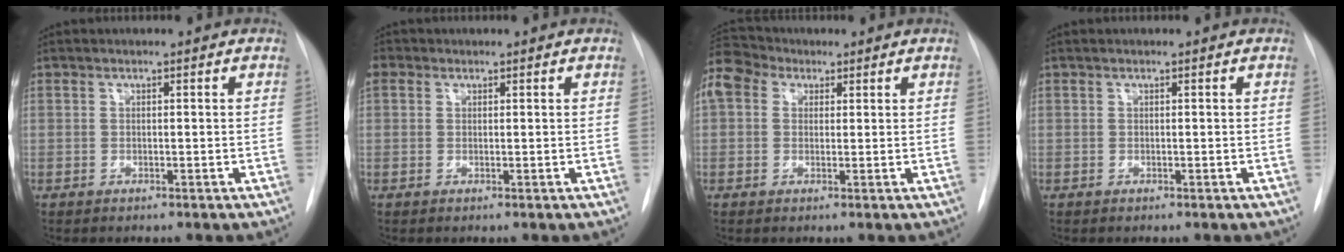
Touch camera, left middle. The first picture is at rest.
{"total": 1.4, "force": [0.6, 1.2, 0.2], "torque": [-0.004, 0.013, 0.012]}
{"total": 10.4, "force": [5.1, 7.8, 4.7], "torque": [-0.128, 0.054, 0.094]}
{"total": 0.0}